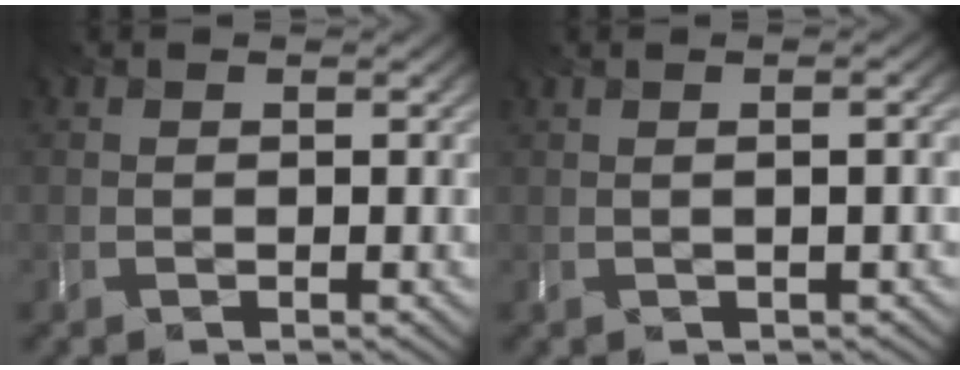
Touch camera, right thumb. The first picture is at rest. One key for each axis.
{"total": 2.5, "fx": 0.4, "fy": 0.7, "fz": 2.4, "tx": -0.023, "ty": 0.012, "tz": -0.009}